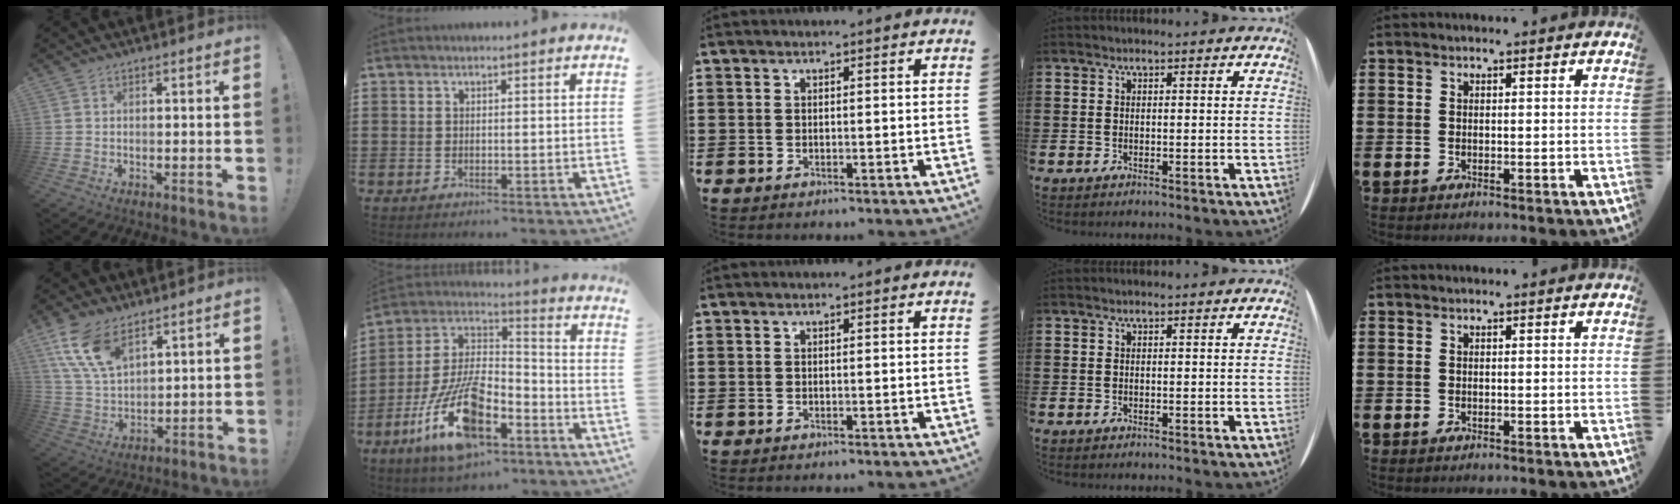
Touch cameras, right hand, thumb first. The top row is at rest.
{"thumb": {"total": 13.8, "force": [8.3, 7.5, 8.2], "torque": [-0.173, -0.028, 0.163]}, "index": {"total": 15.7, "force": [-8.5, 5.9, 11.8], "torque": [-0.242, 0.019, -0.152]}}